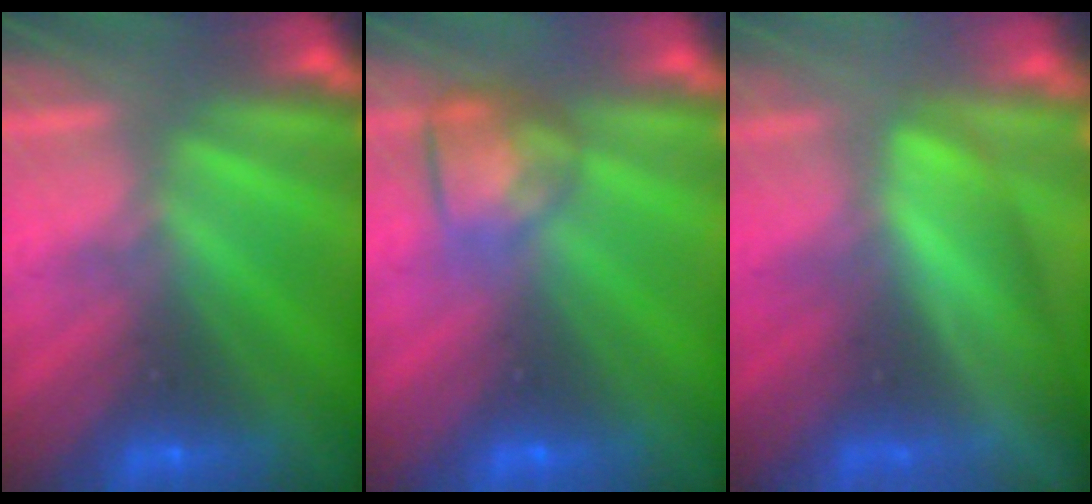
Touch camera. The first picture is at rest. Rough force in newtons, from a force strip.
{"total": 2.9}
{"total": 3.7}